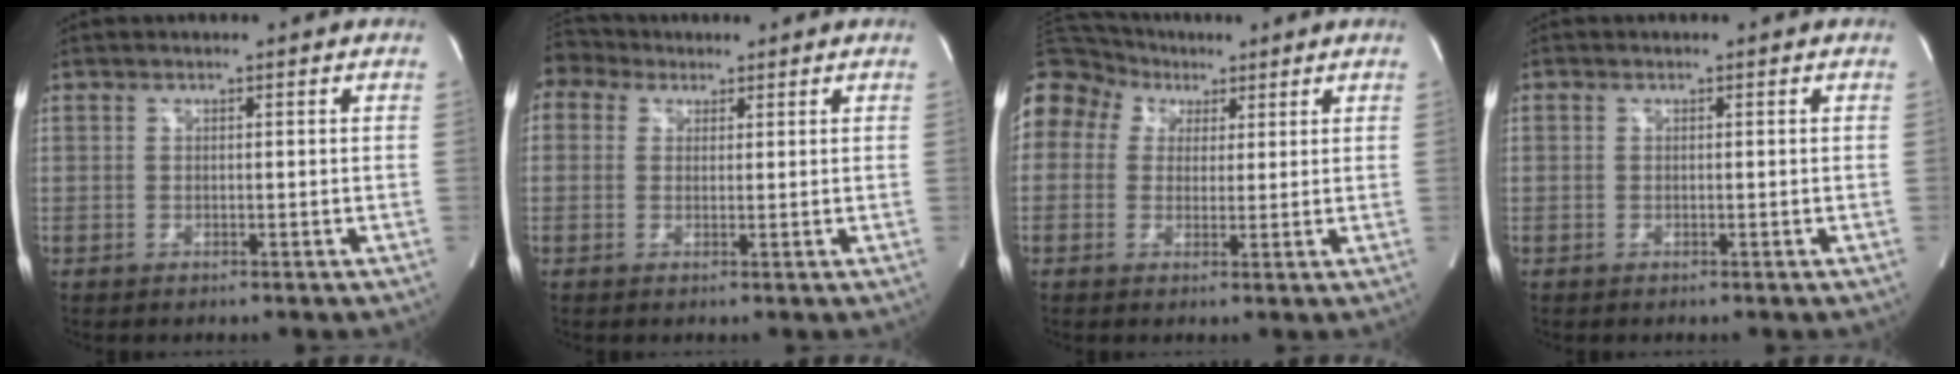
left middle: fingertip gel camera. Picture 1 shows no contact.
{"total": 4.0, "force": [2.8, 2.8, 0.5], "torque": [-0.020, 0.031, 0.055]}
{"total": 19.3, "force": [8.3, 15.9, 7.2], "torque": [-0.238, 0.115, 0.168]}
{"total": 0.0}